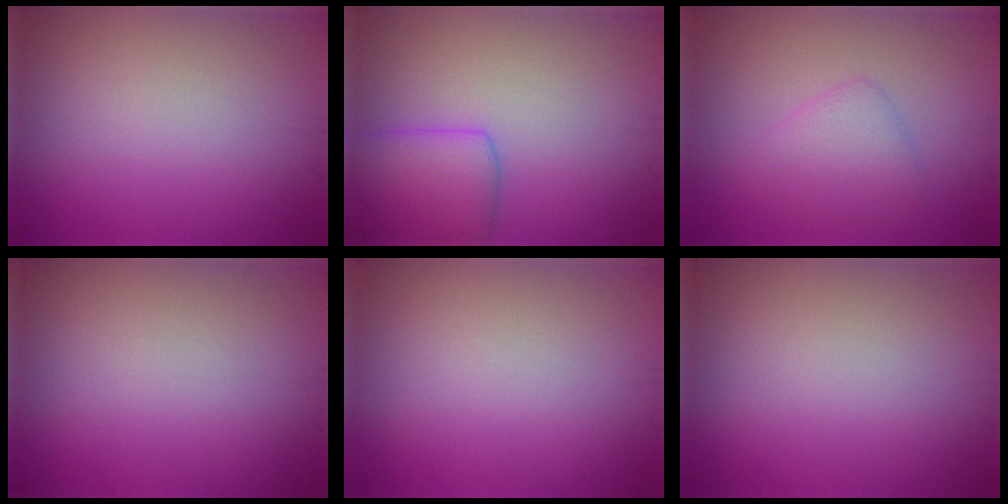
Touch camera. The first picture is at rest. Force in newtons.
{"total": 4.1, "press": 4.1, "slide": 0.1}
{"total": 2.6, "press": 2.6, "slide": 0.3}
{"total": 0.0}
{"total": 0.0}
{"total": 0.0}